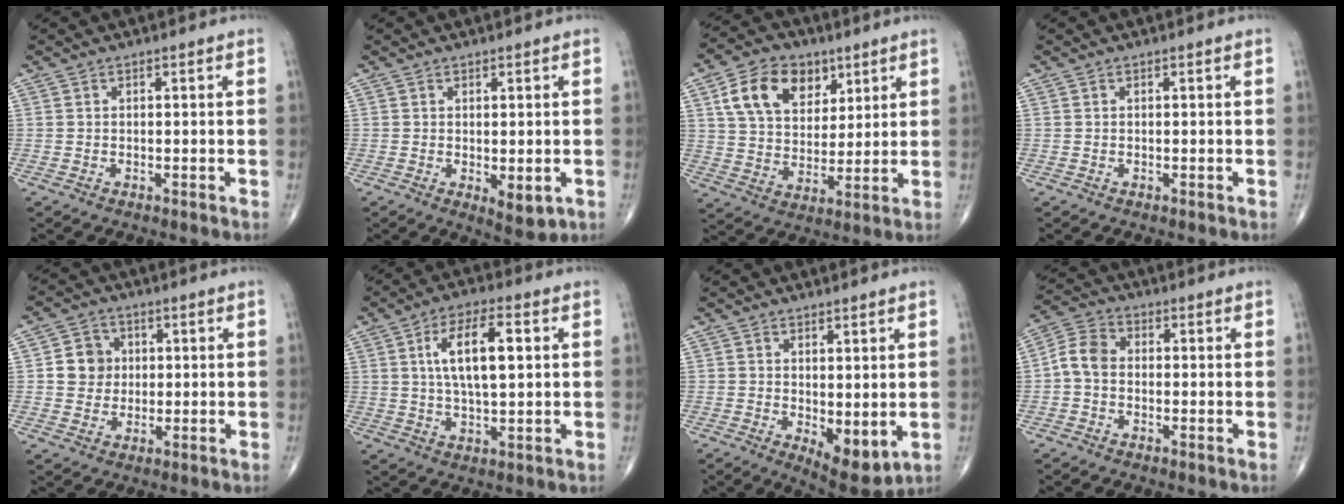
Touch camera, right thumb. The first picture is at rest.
{"total": 4.3, "force": [-0.9, 1.9, 3.8], "torque": [-0.043, -0.012, -0.004]}
{"total": 14.4, "force": [6.3, 10.0, 8.1], "torque": [-0.112, -0.016, 0.114]}
{"total": 0.0}
{"total": 5.8, "force": [0.8, 5.4, 2.2], "torque": [-0.007, 0.003, 0.009]}
{"total": 11.2, "force": [2.5, 4.3, 10.0], "torque": [-0.173, 0.003, 0.043]}
{"total": 7.1, "force": [-0.5, 3.1, 6.4], "torque": [-0.077, -0.020, 0.004]}
{"total": 5.5, "force": [-0.6, 4.0, 3.7], "torque": [-0.065, 0.018, -0.026]}